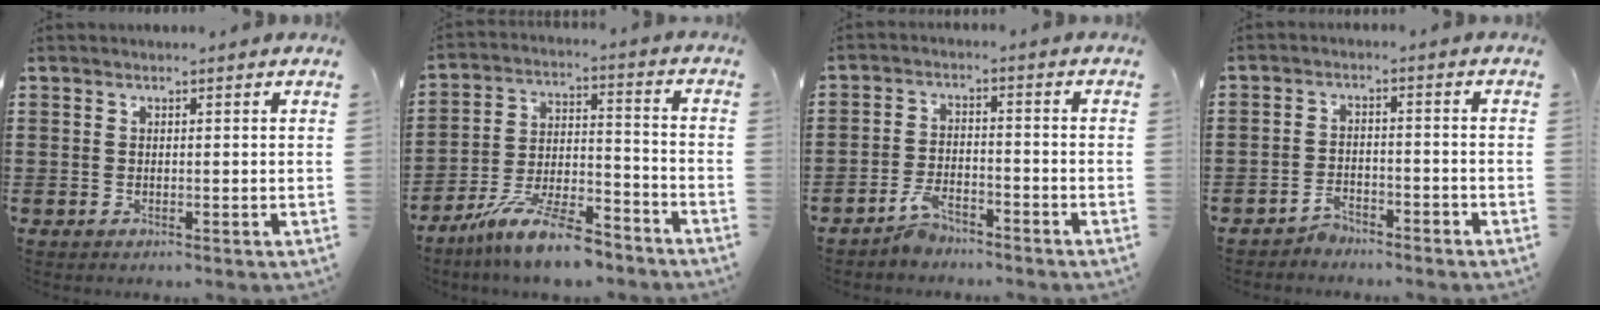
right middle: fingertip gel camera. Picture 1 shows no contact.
{"total": 11.1, "force": [-9.2, 1.6, 6.1], "torque": [-0.122, 0.018, -0.178]}
{"total": 3.9, "force": [-3.3, 1.2, 1.5], "torque": [-0.034, 0.010, -0.066]}
{"total": 2.9, "force": [-2.9, 0.7, 0.2], "torque": [-0.011, 0.004, -0.060]}